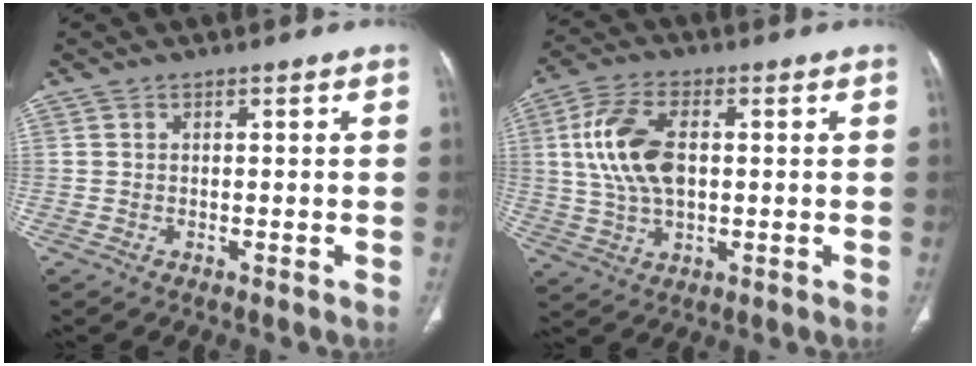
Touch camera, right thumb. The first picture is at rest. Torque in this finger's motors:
{"motor_torque": [-0.15, 0.30, 1.24, 0.26, 0.17]}